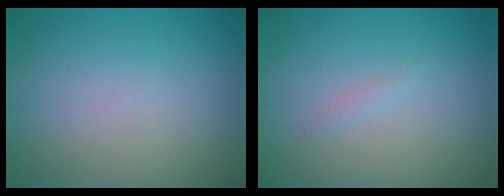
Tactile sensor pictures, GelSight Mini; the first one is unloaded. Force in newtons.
{"total": 0.6, "press": 0.6, "slide": 0.1}